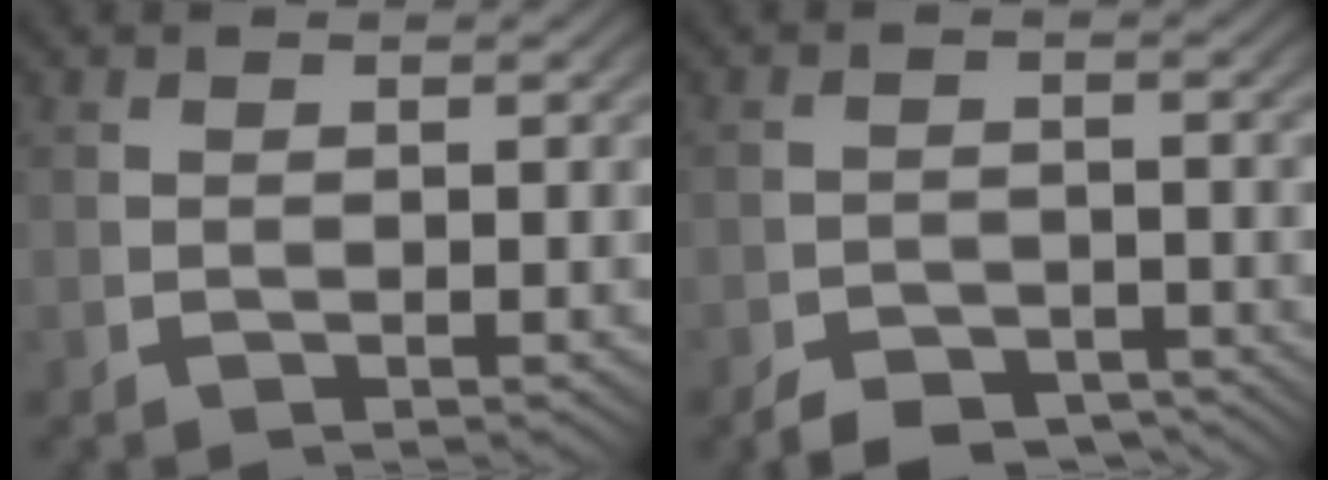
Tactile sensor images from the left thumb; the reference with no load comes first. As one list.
[{"total": 4.5, "force": [-3.8, 2.0, 1.5], "torque": [-0.010, -0.021, -0.061]}]